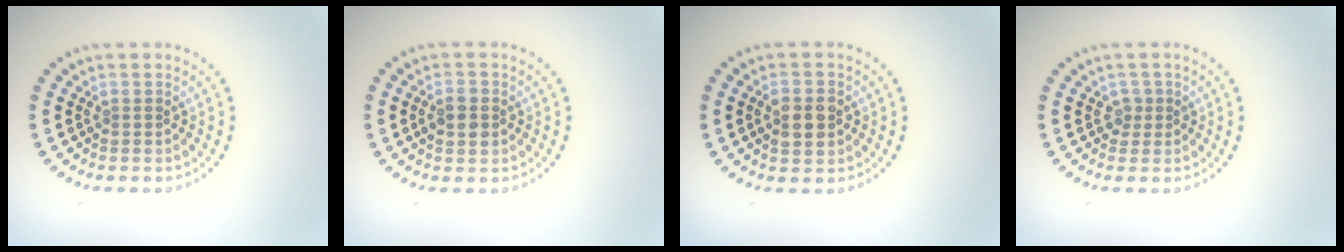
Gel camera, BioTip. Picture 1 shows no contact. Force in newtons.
{"total": 2.6, "press": 2.6, "slide": 0.0}
{"total": 2.9, "press": 2.9, "slide": 0.2}
{"total": 1.2, "press": 0.9, "slide": 0.8}